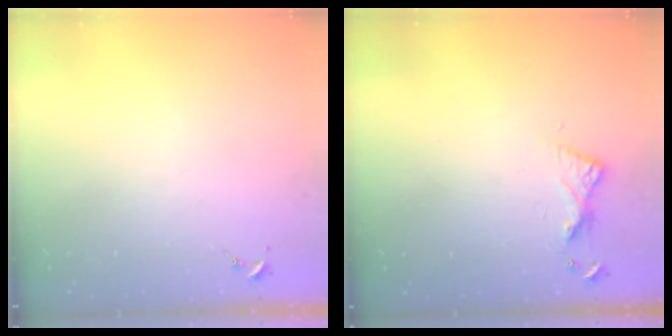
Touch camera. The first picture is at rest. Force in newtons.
{"total": 6.1, "press": 6.1, "slide": 0.6}